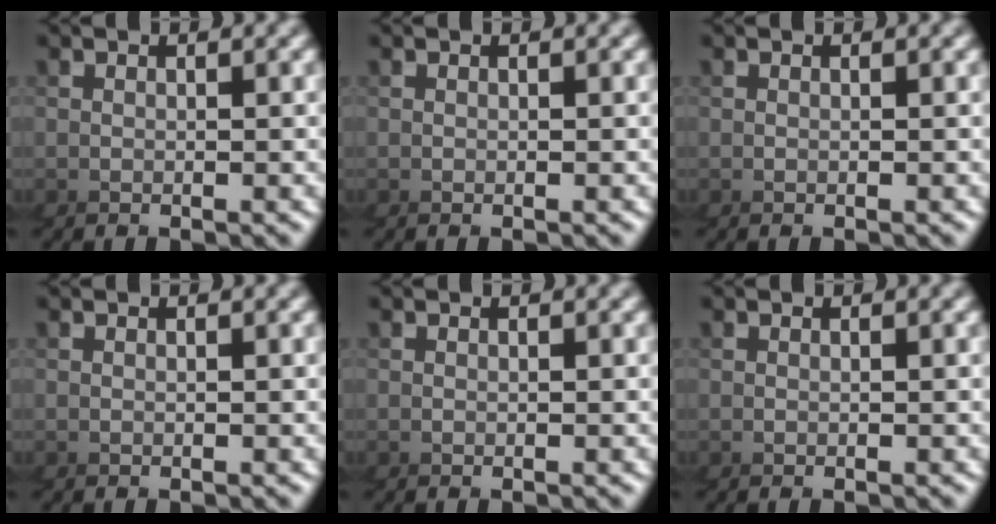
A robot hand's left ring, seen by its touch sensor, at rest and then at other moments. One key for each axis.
{"total": 0.0}
{"total": 0.0}
{"total": 0.0}
{"total": 0.0}
{"total": 0.0}